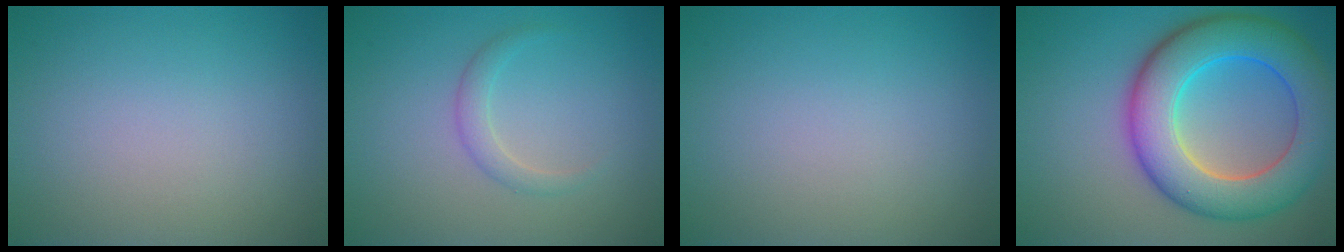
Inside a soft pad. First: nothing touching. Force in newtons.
{"total": 1.5, "press": 1.5, "slide": 0.1}
{"total": 0.0}
{"total": 10.0, "press": 10.0, "slide": 0.3}